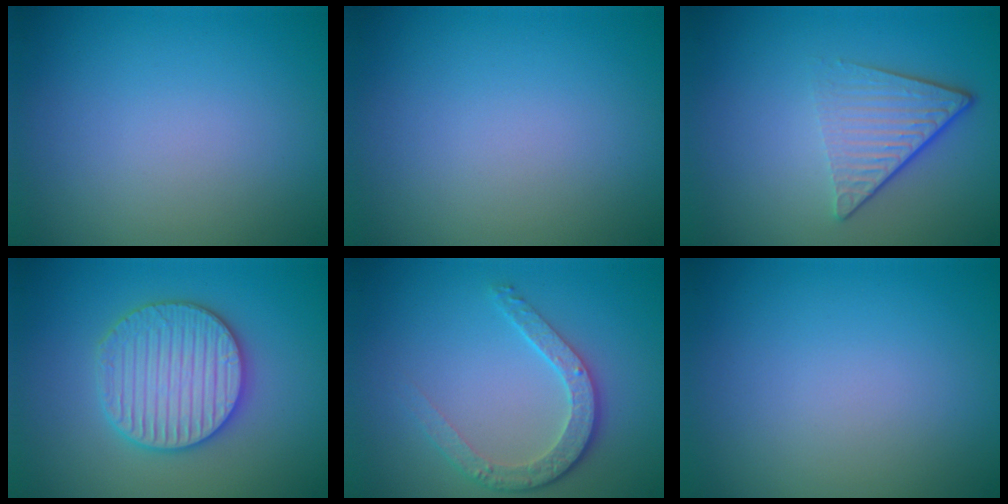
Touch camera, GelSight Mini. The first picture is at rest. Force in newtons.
{"total": 0.0}
{"total": 4.7, "press": 3.0, "slide": 3.7}
{"total": 5.9, "press": 5.8, "slide": 1.1}
{"total": 3.8, "press": 3.0, "slide": 2.3}
{"total": 0.0}